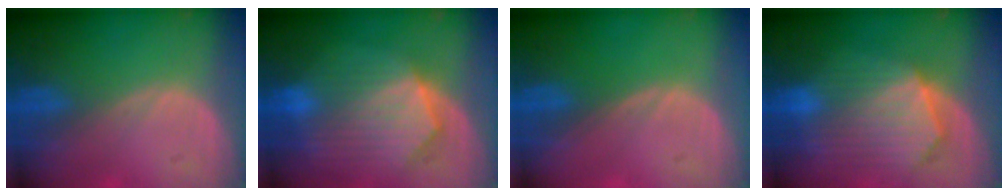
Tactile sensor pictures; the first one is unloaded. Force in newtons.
{"total": 10.4, "press": 9.1, "slide": 4.9}
{"total": 0.0}
{"total": 10.3, "press": 8.9, "slide": 5.3}